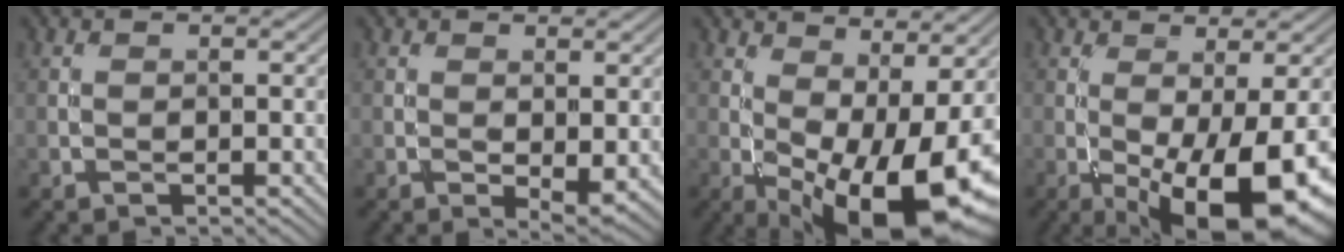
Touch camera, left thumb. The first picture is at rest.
{"total": 2.7, "force": [-0.2, 1.3, 2.4], "torque": [-0.038, -0.010, 0.002]}
{"total": 15.0, "force": [-2.3, 5.7, 13.7], "torque": [-0.207, -0.005, -0.023]}
{"total": 12.9, "force": [-4.5, 3.7, 11.5], "torque": [-0.169, -0.014, -0.059]}